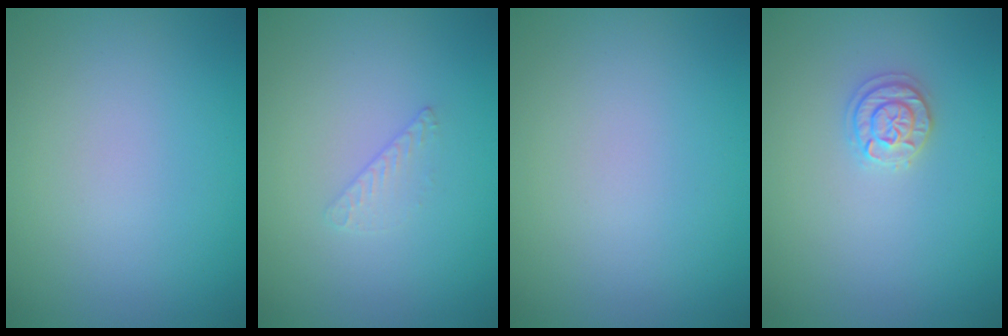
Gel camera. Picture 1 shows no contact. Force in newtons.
{"total": 0.6, "press": 0.3, "slide": 0.5}
{"total": 0.0}
{"total": 1.8, "press": 1.8, "slide": 0.1}